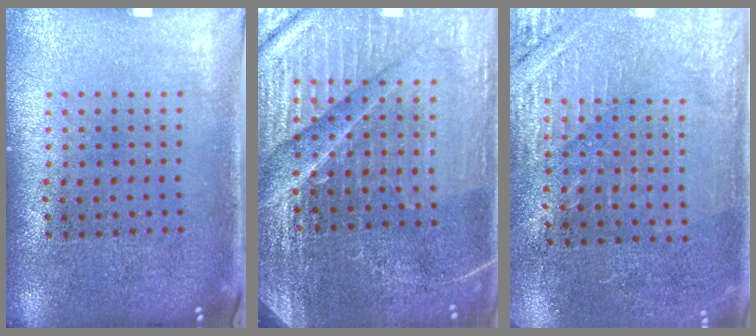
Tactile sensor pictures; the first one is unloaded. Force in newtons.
{"total": 5.6, "press": 5.2, "slide": 2.2}
{"total": 2.9, "press": 2.8, "slide": 0.7}